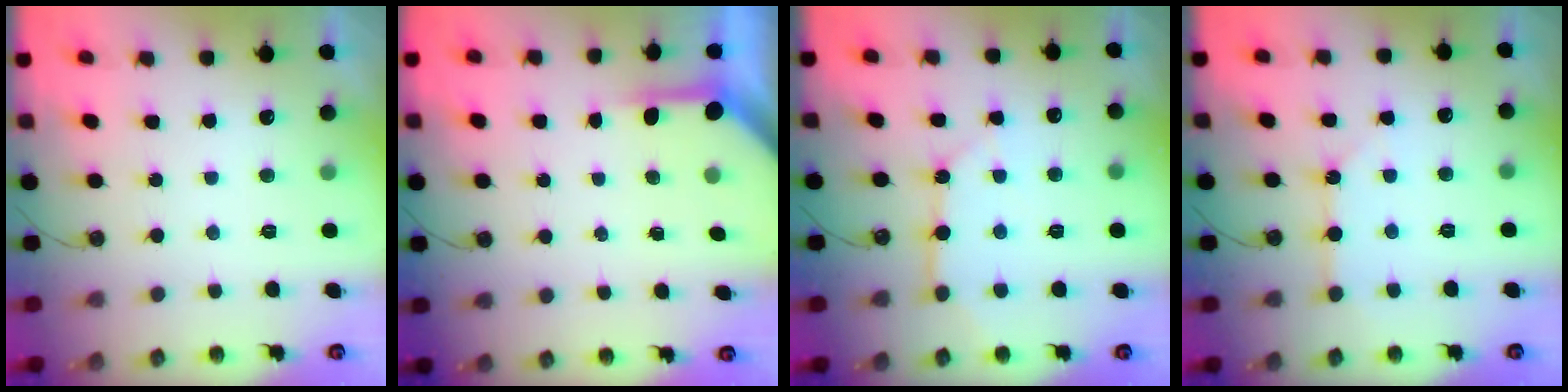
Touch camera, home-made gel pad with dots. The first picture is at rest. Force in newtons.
{"total": 3.9, "press": 3.8, "slide": 0.3}
{"total": 9.2, "press": 9.1, "slide": 0.9}
{"total": 3.4, "press": 3.4, "slide": 0.1}